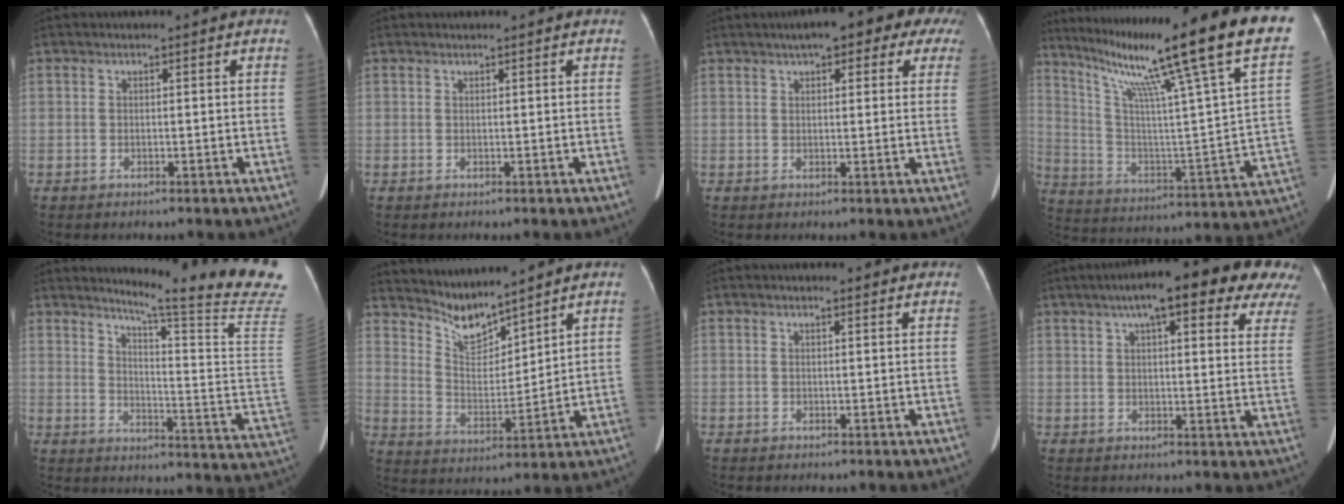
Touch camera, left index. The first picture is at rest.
{"total": 0.6, "force": [0.6, -0.1, 0.2], "torque": [-0.007, 0.005, 0.013]}
{"total": 12.6, "force": [8.0, 4.0, 8.9], "torque": [-0.106, 0.037, 0.092]}
{"total": 30.0, "force": [22.4, -1.2, 20.0], "torque": [-0.317, -0.066, 0.320]}
{"total": 23.1, "force": [20.5, -2.8, 10.4], "torque": [-0.152, -0.160, 0.244]}
{"total": 7.0, "force": [6.9, 0.8, 0.7], "torque": [-0.027, -0.006, 0.145]}
{"total": 2.0, "force": [1.8, 0.7, 0.3], "torque": [-0.008, 0.010, 0.014]}
{"total": 21.1, "force": [15.0, 4.4, 14.2], "torque": [-0.195, 0.039, 0.174]}